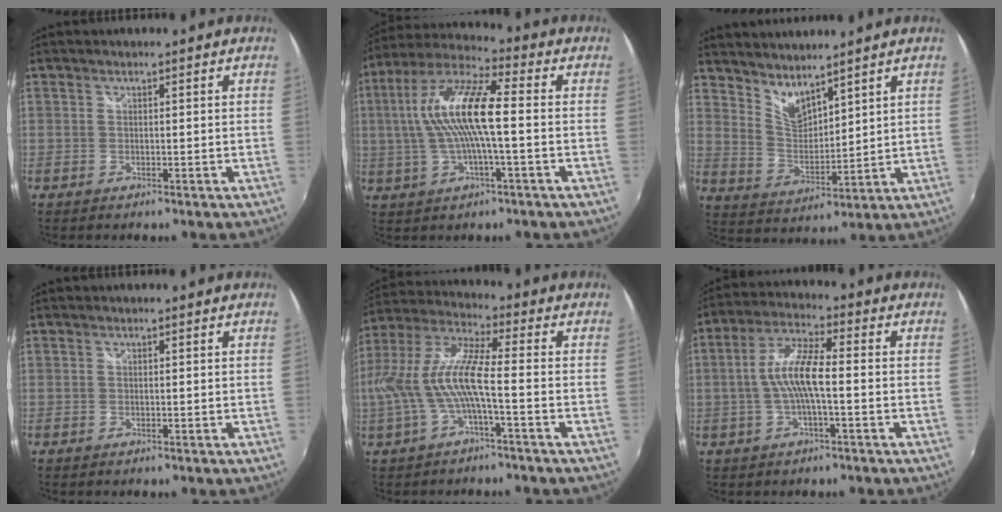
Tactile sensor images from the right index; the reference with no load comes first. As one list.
[{"total": 14.5, "force": [0.3, 2.9, 14.2], "torque": [-0.272, 0.014, -0.001]}, {"total": 7.6, "force": [6.5, 2.3, 3.3], "torque": [-0.055, -0.008, 0.126]}, {"total": 0.0}, {"total": 12.0, "force": [-2.4, 1.7, 11.6], "torque": [-0.228, -0.001, -0.040]}, {"total": 8.5, "force": [-1.2, 1.6, 8.3], "torque": [-0.174, 0.010, -0.022]}]